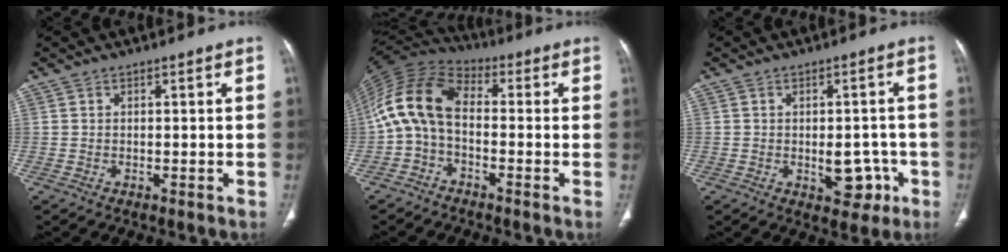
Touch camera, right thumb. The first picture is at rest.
{"total": 12.4, "force": [-1.3, 7.4, 9.8], "torque": [-0.191, 0.044, -0.042]}
{"total": 6.7, "force": [-2.0, 4.2, 4.8], "torque": [-0.031, 0.014, -0.016]}